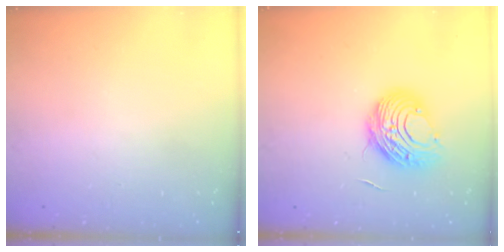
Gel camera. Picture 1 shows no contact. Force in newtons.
{"total": 9.5, "press": 9.5, "slide": 0.7}